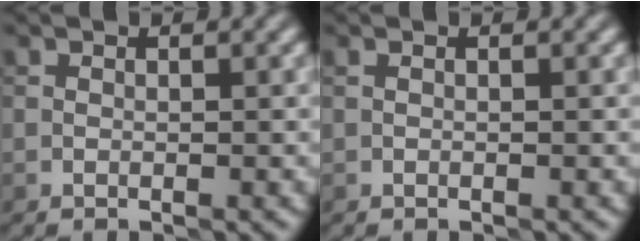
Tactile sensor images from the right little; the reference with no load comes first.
{"total": 0.0}